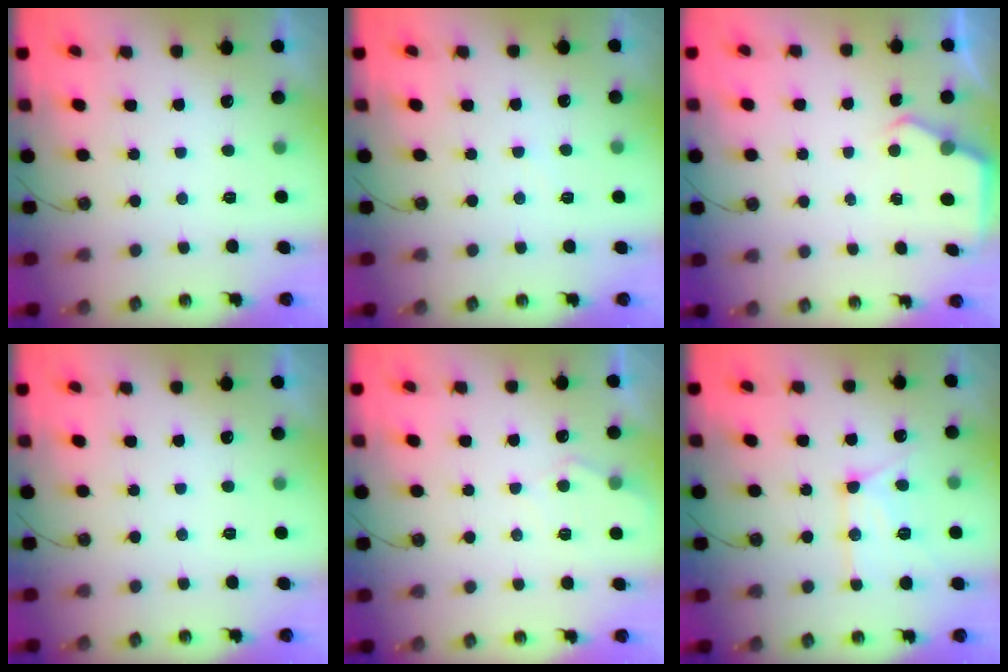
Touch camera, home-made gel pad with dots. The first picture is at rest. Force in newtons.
{"total": 2.2, "press": 2.2, "slide": 0.4}
{"total": 2.6, "press": 2.5, "slide": 0.4}
{"total": 0.0}
{"total": 6.5, "press": 6.4, "slide": 0.7}
{"total": 13.6, "press": 13.5, "slide": 1.3}